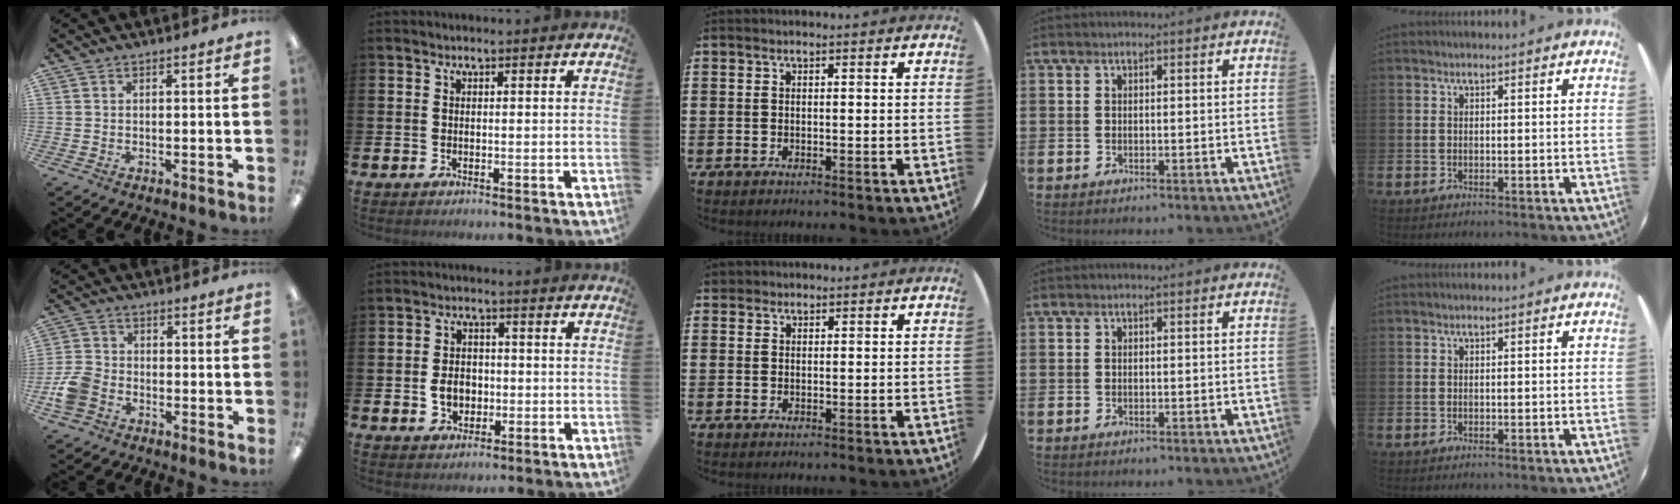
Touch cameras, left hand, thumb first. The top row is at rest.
{"thumb": {"total": 7.1, "force": [-3.2, 5.1, 3.7], "torque": [-0.076, 0.020, -0.058]}, "index": {"total": 4.2, "force": [-0.7, 3.3, 2.4], "torque": [-0.033, 0.001, -0.021]}, "middle": {"total": 1.0, "force": [0.9, 0.4, -0.1], "torque": [0.001, 0.004, 0.017]}}